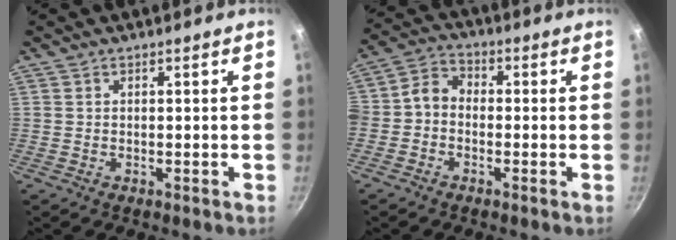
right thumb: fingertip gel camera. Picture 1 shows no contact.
{"total": 5.5, "force": [-1.4, 4.3, 3.2], "torque": [-0.051, 0.028, -0.046]}